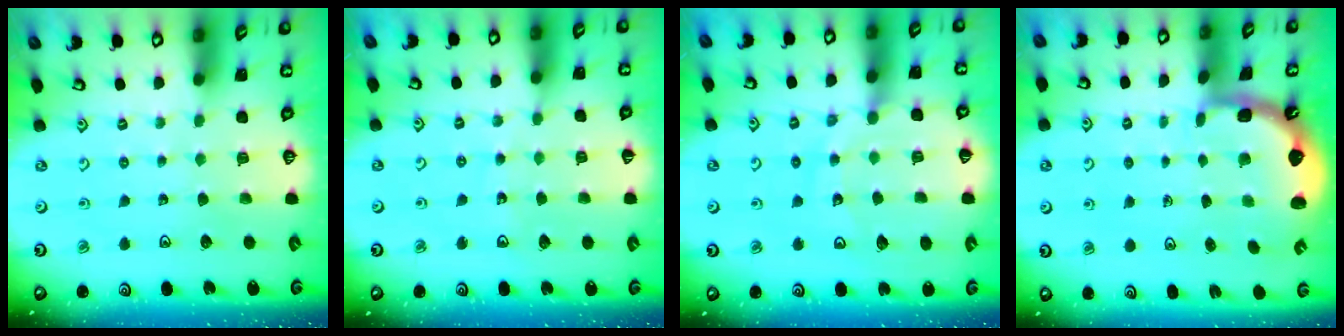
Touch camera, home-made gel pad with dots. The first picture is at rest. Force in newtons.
{"total": 6.2, "press": 5.8, "slide": 2.2}
{"total": 12.6, "press": 12.5, "slide": 1.6}
{"total": 2.5, "press": 1.9, "slide": 1.6}